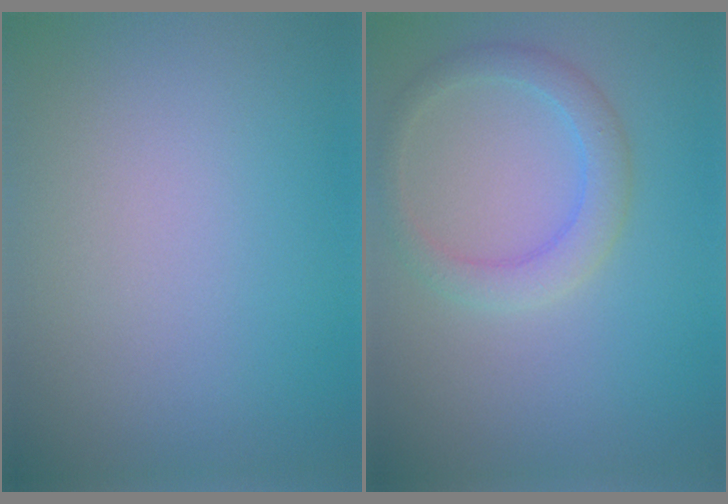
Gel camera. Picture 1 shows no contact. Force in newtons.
{"total": 2.9, "press": 2.9, "slide": 0.1}